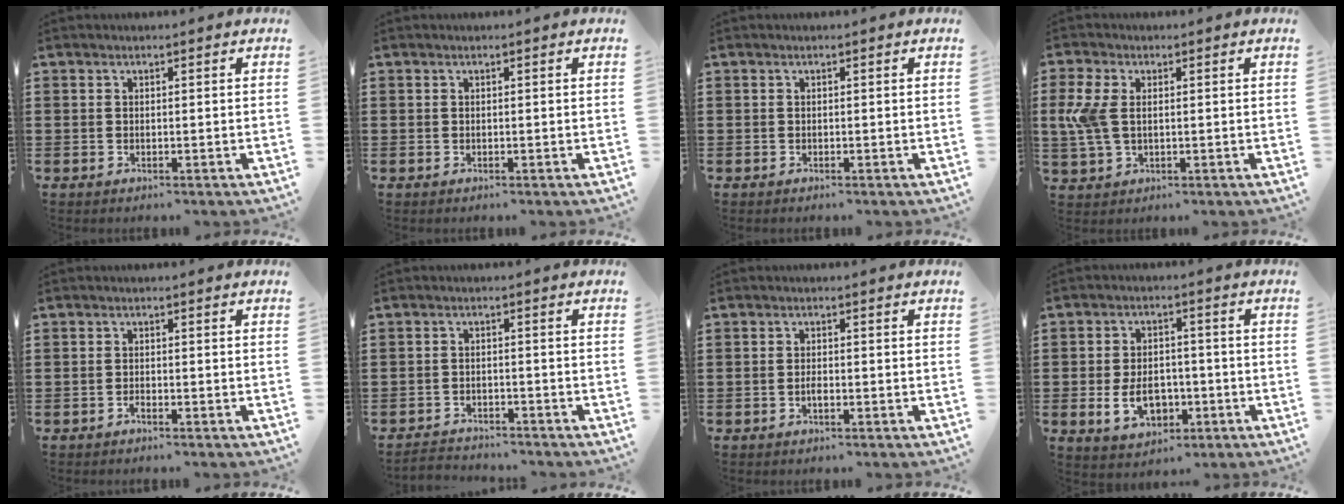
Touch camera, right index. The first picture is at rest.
{"total": 0.0}
{"total": 0.0}
{"total": 5.8, "force": [0.5, 3.4, 4.7], "torque": [-0.130, -0.003, -0.001]}
{"total": 0.9, "force": [-0.8, -0.1, 0.2], "torque": [-0.007, -0.003, -0.016]}
{"total": 2.4, "force": [-2.3, 0.3, -0.3], "torque": [-0.003, 0.001, -0.053]}
{"total": 1.3, "force": [-0.6, 0.4, 1.0], "torque": [-0.021, -0.004, -0.010]}
{"total": 6.4, "force": [-1.8, 4.4, 4.3], "torque": [-0.074, 0.000, -0.037]}